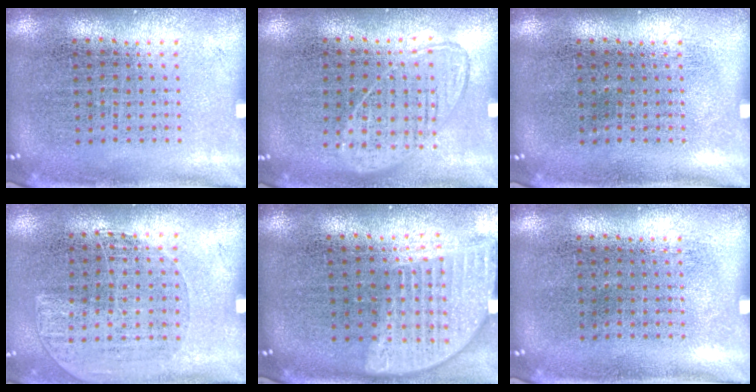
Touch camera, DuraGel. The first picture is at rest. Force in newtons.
{"total": 0.9, "press": 0.8, "slide": 0.4}
{"total": 0.0}
{"total": 1.1, "press": 0.9, "slide": 0.5}
{"total": 2.0, "press": 1.6, "slide": 1.2}
{"total": 0.0}